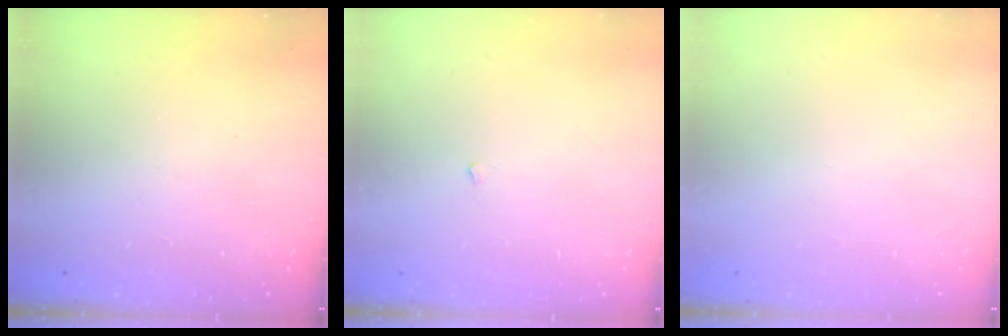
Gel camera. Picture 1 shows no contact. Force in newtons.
{"total": 2.2, "press": 2.1, "slide": 0.4}
{"total": 0.0}